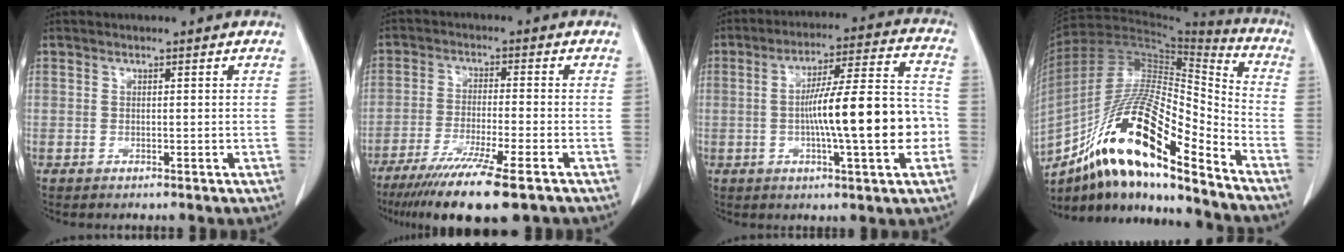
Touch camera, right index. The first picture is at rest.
{"total": 13.0, "force": [-9.2, 0.3, 9.2], "torque": [-0.157, -0.039, -0.148]}
{"total": 15.8, "force": [-2.6, 1.3, 15.5], "torque": [-0.243, 0.017, -0.041]}
{"total": 21.4, "force": [-13.5, 3.8, 16.2], "torque": [-0.301, -0.003, -0.238]}